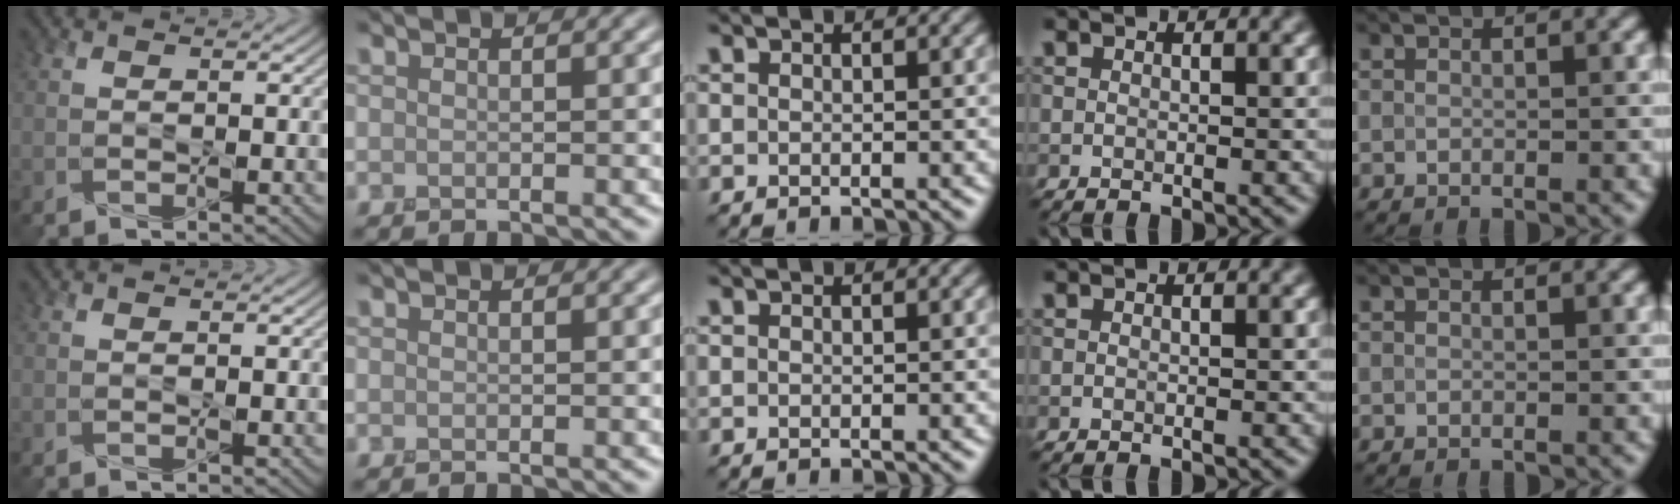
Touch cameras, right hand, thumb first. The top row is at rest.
{}